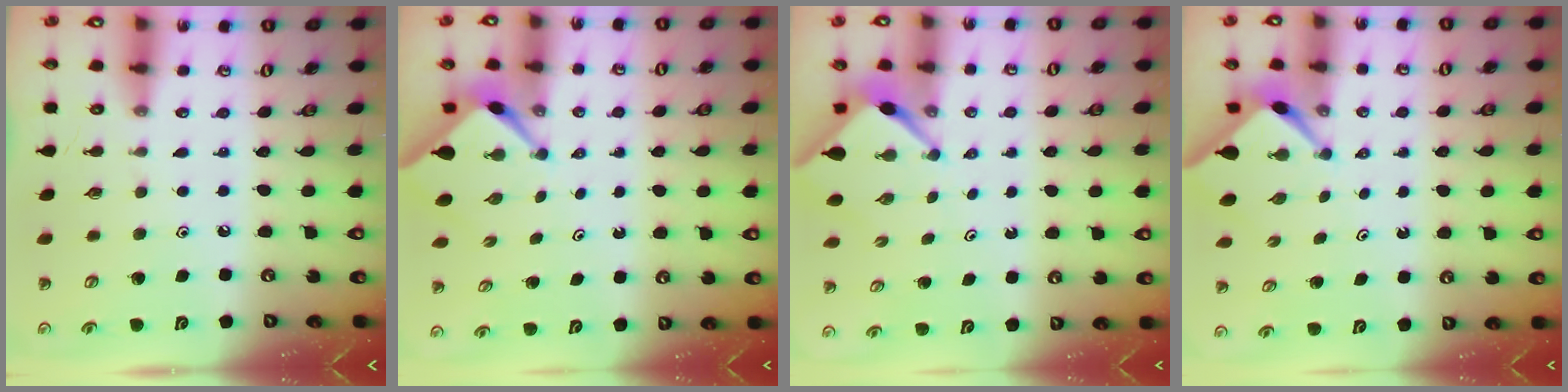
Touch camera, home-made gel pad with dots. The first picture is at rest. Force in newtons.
{"total": 2.6, "press": 2.6, "slide": 0.3}
{"total": 2.9, "press": 2.9, "slide": 0.4}
{"total": 2.4, "press": 2.4, "slide": 0.3}